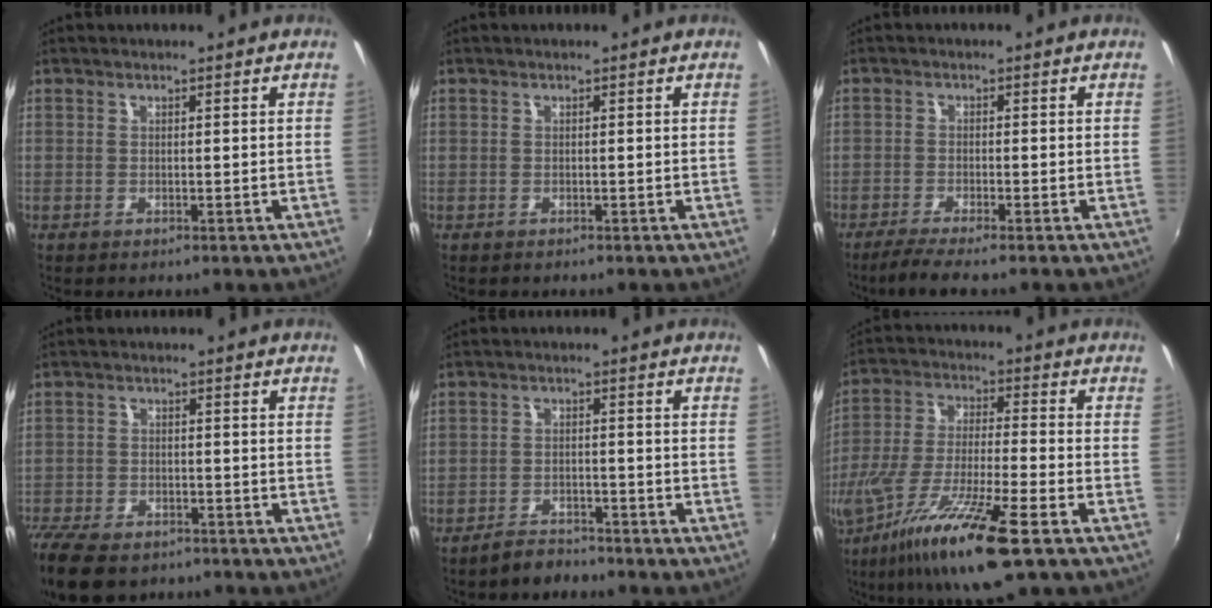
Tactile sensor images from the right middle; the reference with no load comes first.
{"total": 0.6, "force": [-0.5, 0.4, -0.1], "torque": [0.000, 0.000, -0.007]}
{"total": 4.3, "force": [-3.6, -0.3, 2.4], "torque": [-0.066, -0.013, -0.068]}
{"total": 13.0, "force": [-9.9, 6.0, 5.8], "torque": [-0.160, -0.030, -0.174]}
{"total": 4.4, "force": [-4.0, 1.5, 0.9], "torque": [-0.033, 0.006, -0.064]}
{"total": 18.6, "force": [-10.5, 2.3, 15.2], "torque": [-0.298, -0.054, -0.193]}